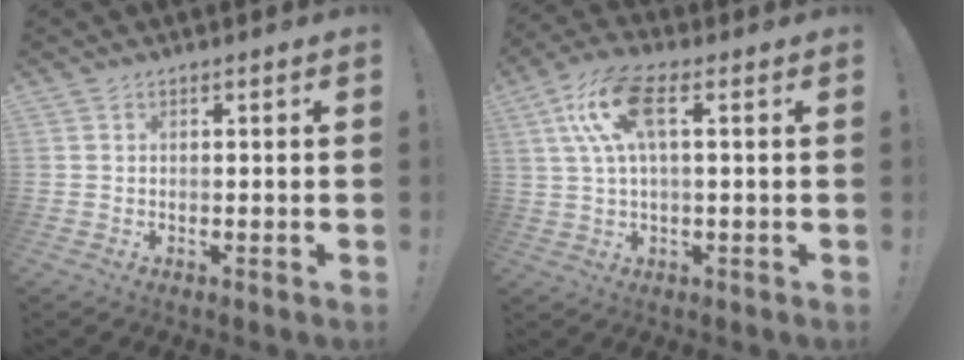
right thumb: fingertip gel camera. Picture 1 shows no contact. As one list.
[{"total": 12.5, "force": [3.1, 5.1, 11.0], "torque": [-0.210, 0.004, 0.057]}]